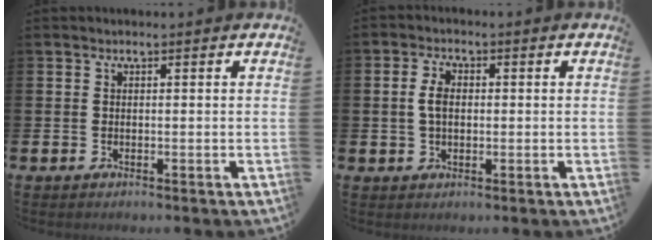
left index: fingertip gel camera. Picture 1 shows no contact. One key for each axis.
{"total": 3.3, "fx": 0.6, "fy": 2.1, "fz": 2.5, "tx": -0.036, "ty": 0.004, "tz": 0.005}